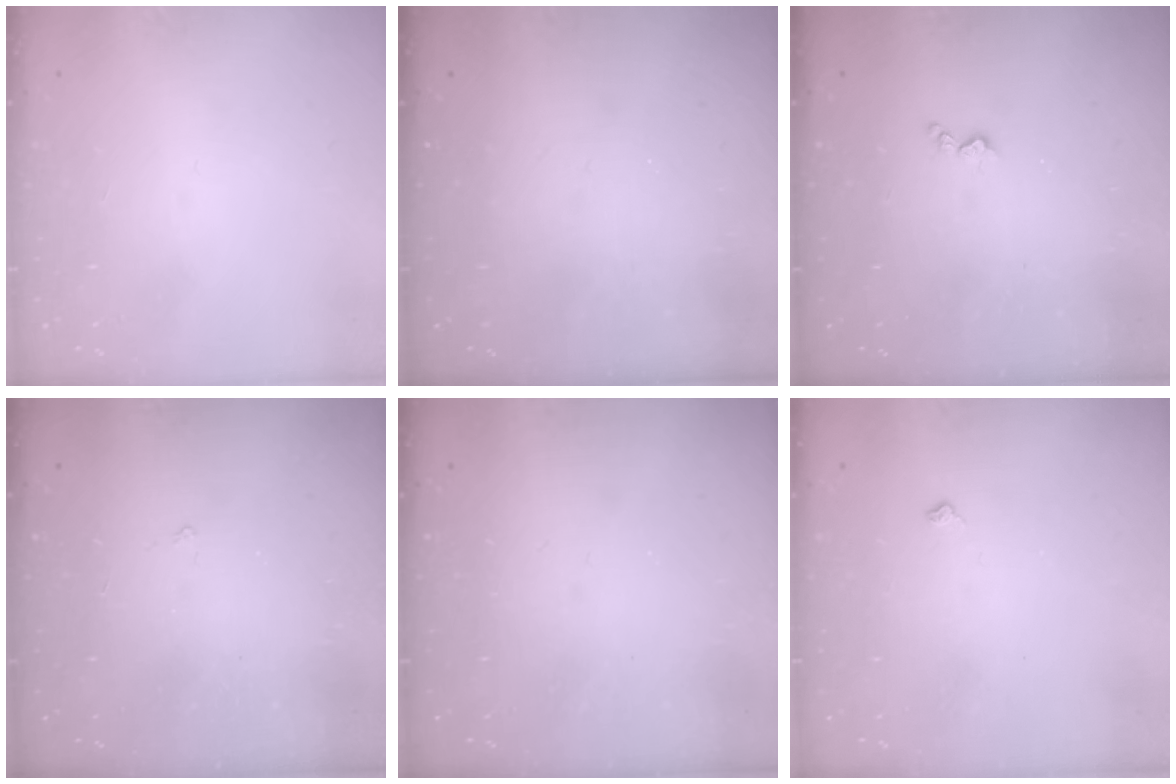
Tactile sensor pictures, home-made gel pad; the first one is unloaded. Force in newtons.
{"total": 0.0}
{"total": 3.0, "press": 2.9, "slide": 0.6}
{"total": 1.1, "press": 1.1, "slide": 0.3}
{"total": 0.0}
{"total": 3.0, "press": 3.0, "slide": 0.5}